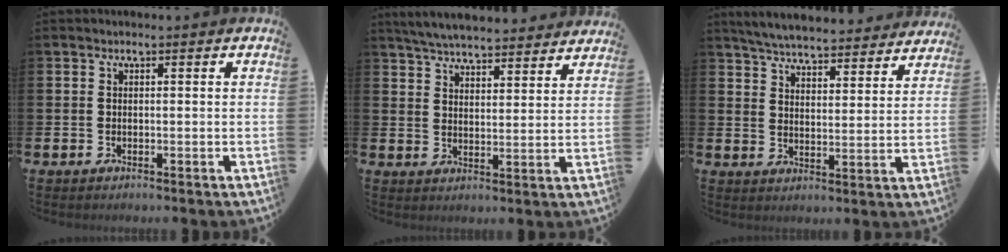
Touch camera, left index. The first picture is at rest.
{"total": 6.0, "force": [5.9, 0.6, 0.9], "torque": [-0.031, -0.038, 0.104]}
{"total": 5.9, "force": [5.8, 0.6, 0.9], "torque": [-0.033, -0.045, 0.100]}